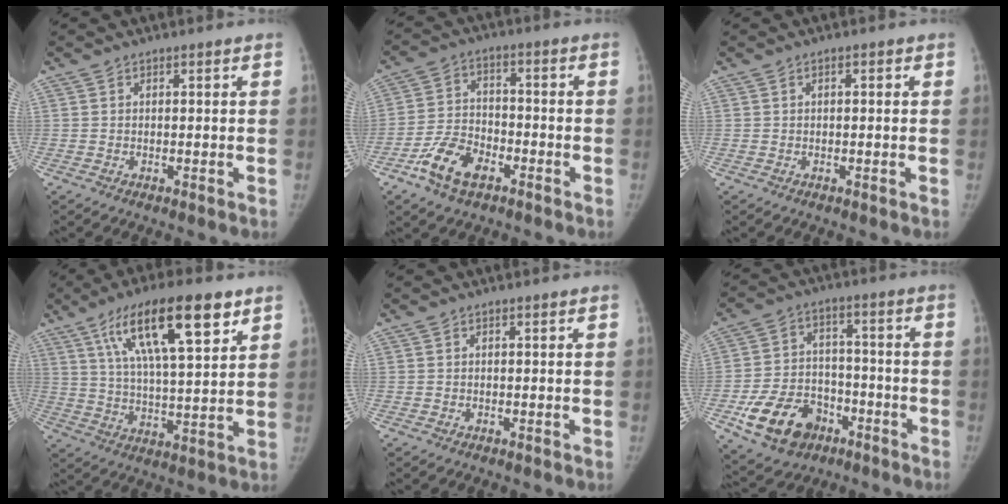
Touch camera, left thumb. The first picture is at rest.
{"total": 9.7, "force": [-5.6, 5.6, 5.7], "torque": [-0.101, 0.024, -0.105]}
{"total": 0.8, "force": [0.1, 0.4, 0.7], "torque": [-0.008, 0.002, -0.002]}
{"total": 19.0, "force": [10.1, 5.7, 15.1], "torque": [-0.234, -0.023, 0.174]}
{"total": 0.0}
{"total": 14.6, "force": [-7.1, 10.5, 7.3], "torque": [-0.108, 0.043, -0.112]}